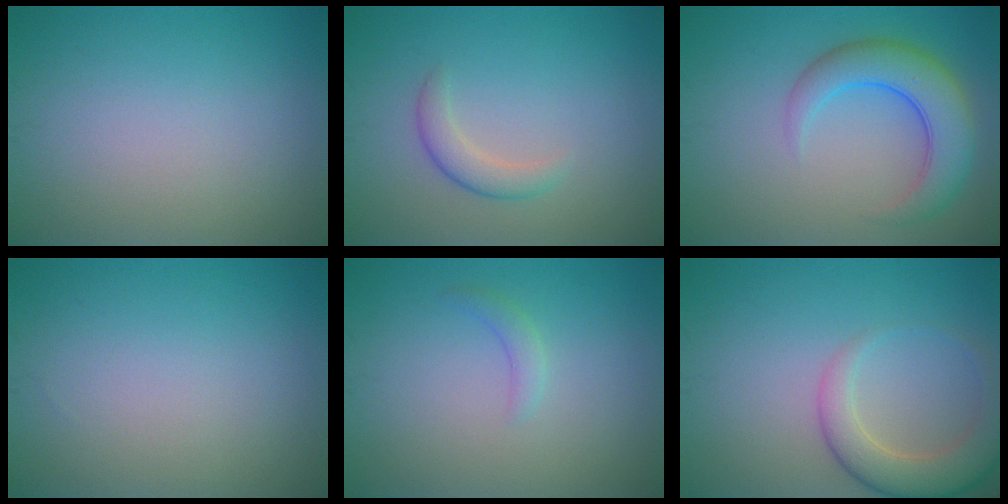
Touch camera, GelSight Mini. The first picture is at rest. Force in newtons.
{"total": 2.1, "press": 2.1, "slide": 0.0}
{"total": 5.8, "press": 5.8, "slide": 0.2}
{"total": 0.0}
{"total": 1.2, "press": 1.2, "slide": 0.1}
{"total": 4.8, "press": 4.8, "slide": 0.4}